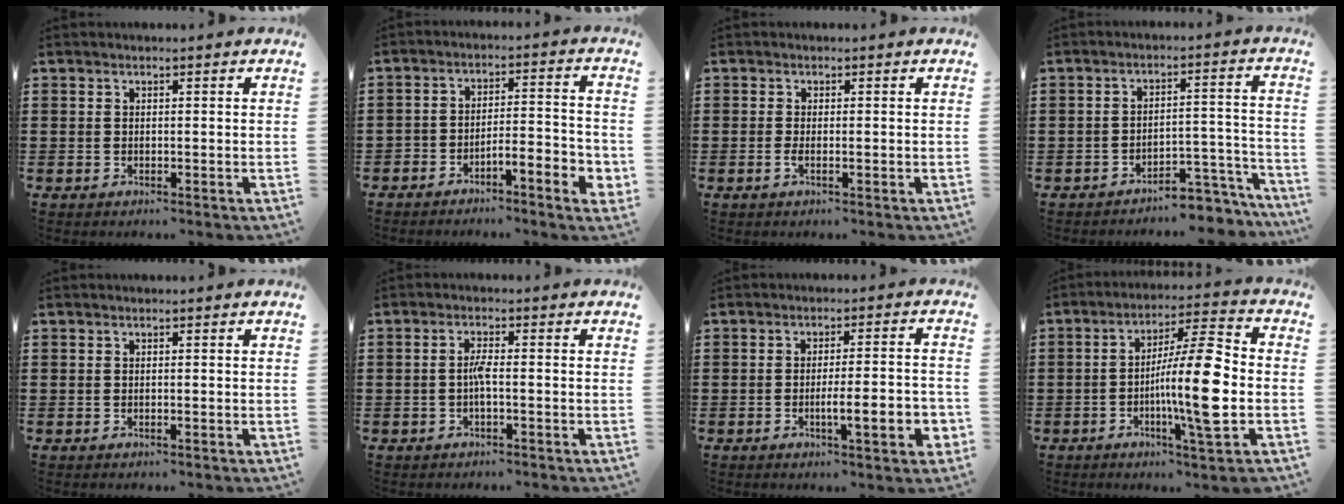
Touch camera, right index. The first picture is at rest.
{"total": 4.7, "force": [-3.9, 0.7, 2.5], "torque": [-0.042, 0.000, -0.077]}
{"total": 1.2, "force": [-0.3, 0.2, 1.1], "torque": [-0.028, -0.005, -0.008]}
{"total": 5.0, "force": [-4.8, 1.0, 1.3], "torque": [-0.021, 0.008, -0.095]}
{"total": 0.0}
{"total": 2.5, "force": [-0.6, 0.3, 2.4], "torque": [-0.053, -0.001, -0.015]}
{"total": 7.2, "force": [-2.3, 1.3, 6.7], "torque": [-0.099, -0.007, -0.038]}
{"total": 13.1, "force": [-2.3, 1.3, 12.8], "torque": [-0.214, -0.007, -0.049]}